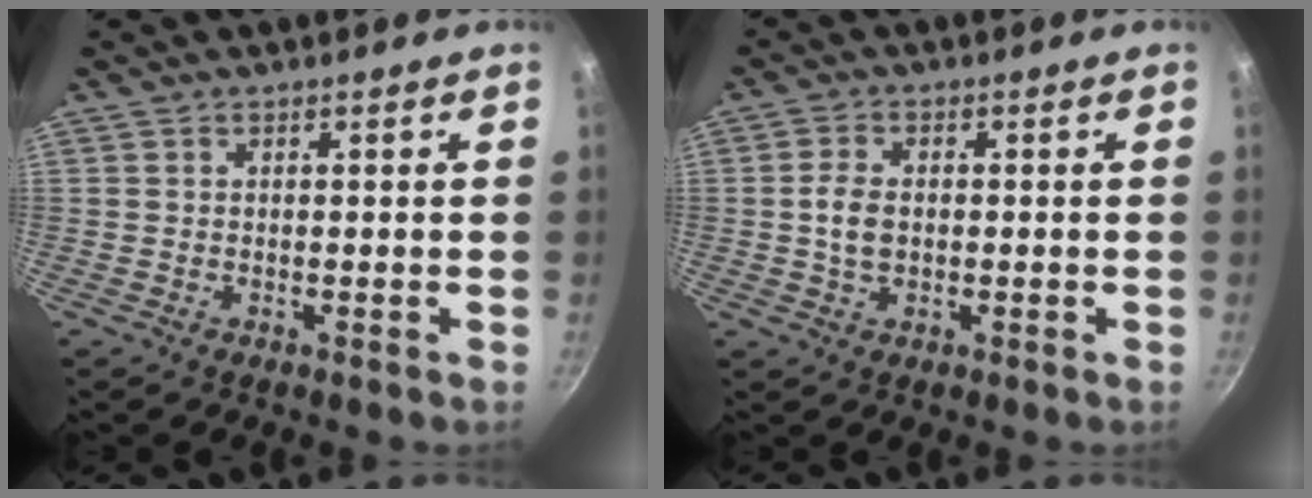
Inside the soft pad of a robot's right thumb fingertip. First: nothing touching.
{"total": 4.5, "force": [-0.1, 2.9, 3.5], "torque": [-0.064, 0.006, -0.005]}